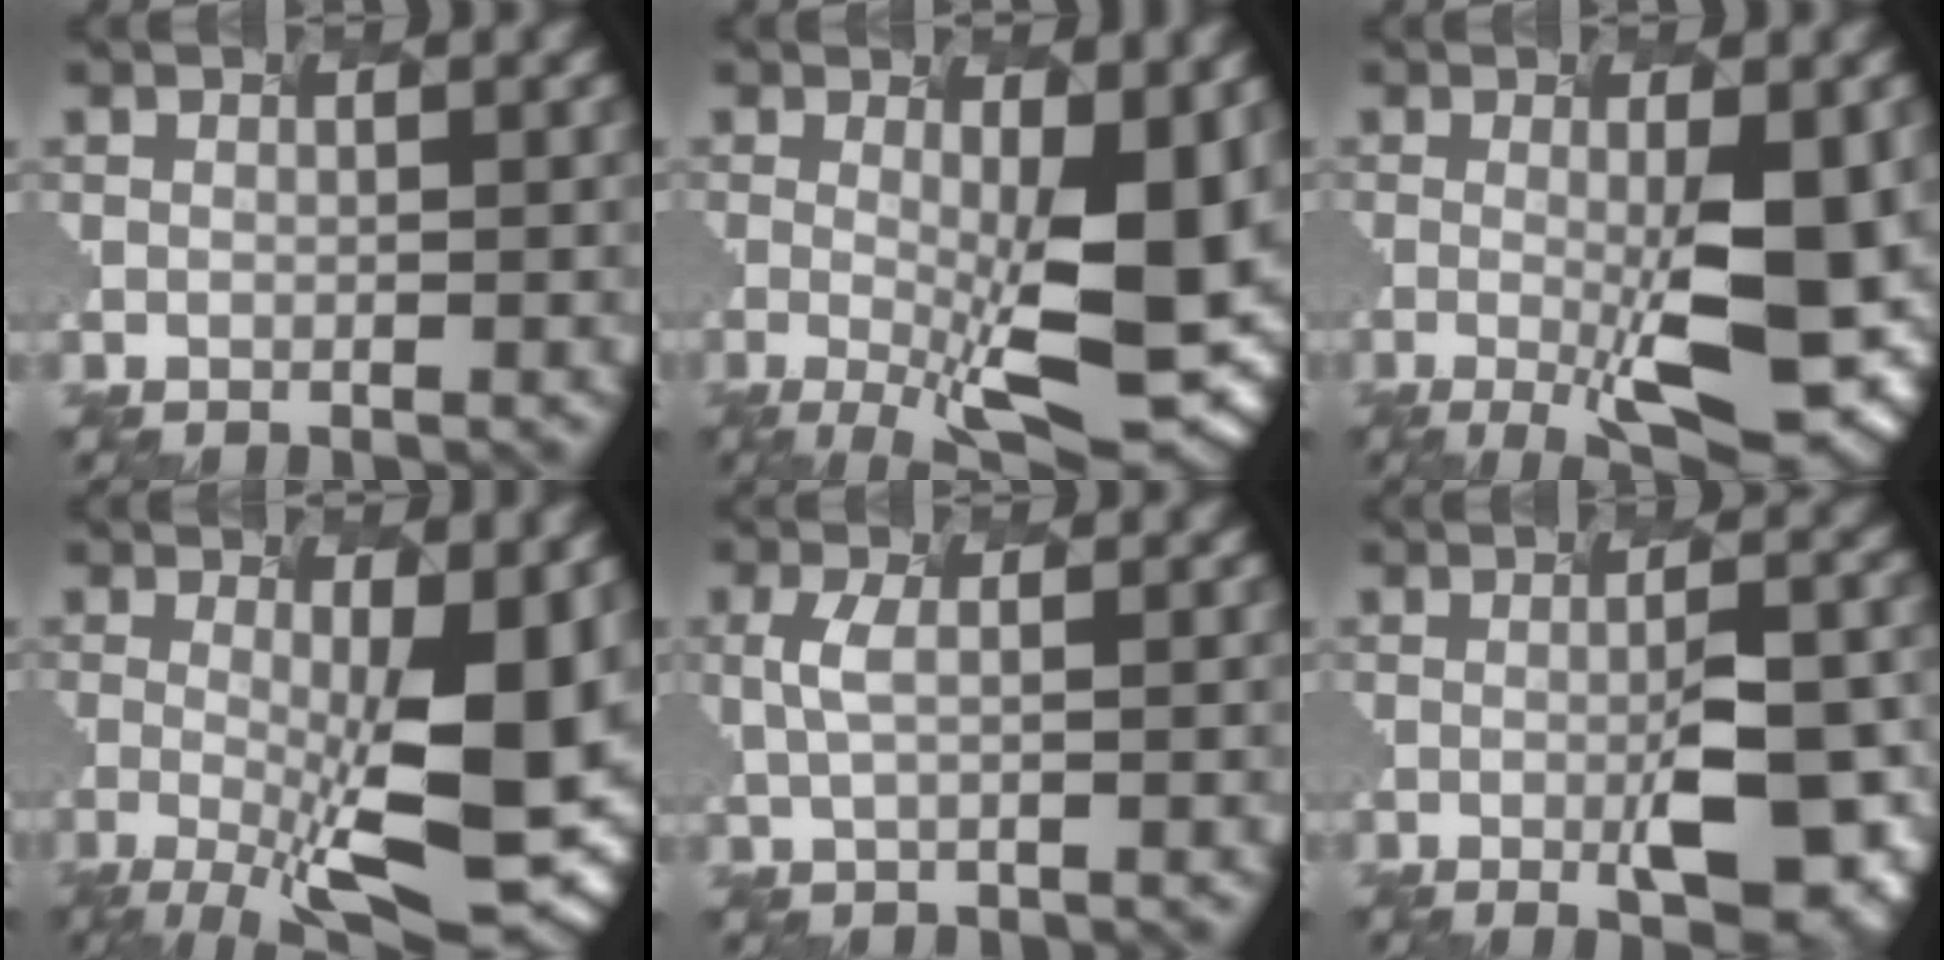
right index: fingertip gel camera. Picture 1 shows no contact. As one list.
[{"total": 10.3, "force": [-1.7, 2.1, 10.0], "torque": [-0.162, -0.026, 0.002]}, {"total": 7.3, "force": [-1.6, 0.7, 7.1], "torque": [-0.129, -0.031, 0.005]}, {"total": 11.4, "force": [-2.0, 2.5, 10.9], "torque": [-0.174, -0.023, -0.005]}, {"total": 1.1, "force": [-0.7, -0.4, 0.8], "torque": [-0.045, -0.007, 0.014]}, {"total": 6.7, "force": [-1.9, 1.3, 6.3], "torque": [-0.106, -0.024, 0.003]}]